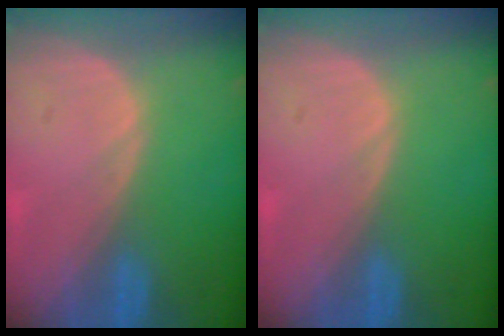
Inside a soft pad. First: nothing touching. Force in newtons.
{"total": 0.0}